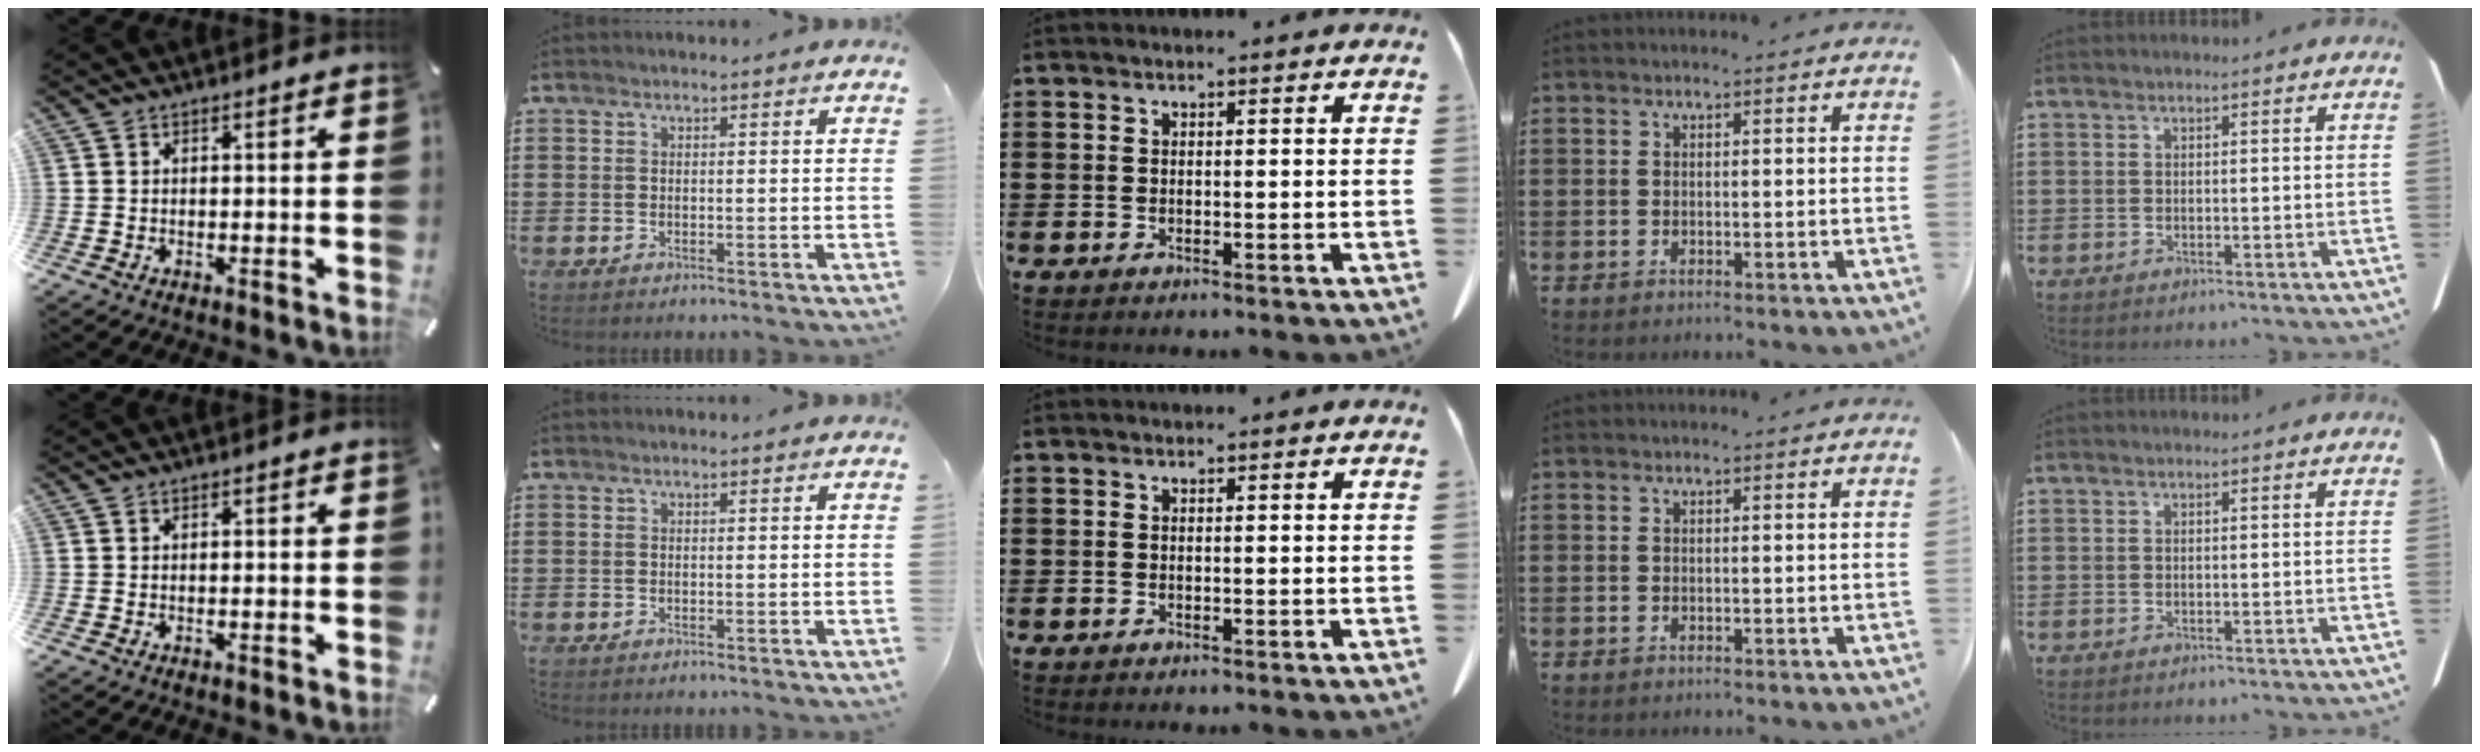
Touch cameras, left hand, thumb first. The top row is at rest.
{}